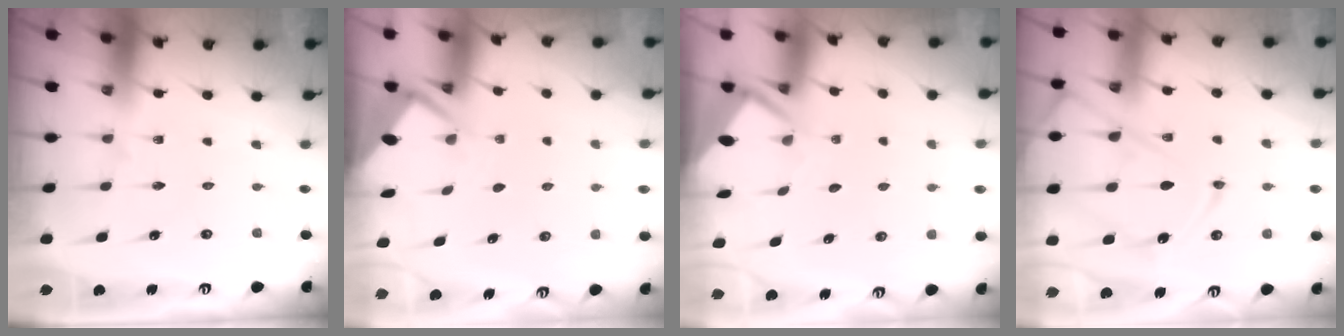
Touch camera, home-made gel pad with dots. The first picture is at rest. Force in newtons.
{"total": 2.6, "press": 2.6, "slide": 0.4}
{"total": 3.9, "press": 3.9, "slide": 0.3}
{"total": 15.5, "press": 15.4, "slide": 1.7}